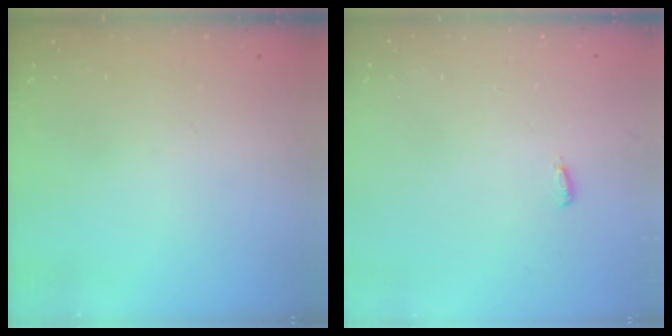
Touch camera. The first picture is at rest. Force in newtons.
{"total": 2.9, "press": 2.8, "slide": 0.9}